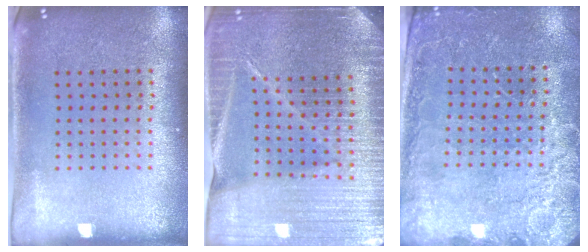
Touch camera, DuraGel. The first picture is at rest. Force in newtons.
{"total": 5.1, "press": 4.6, "slide": 2.2}
{"total": 2.7, "press": 2.6, "slide": 0.3}